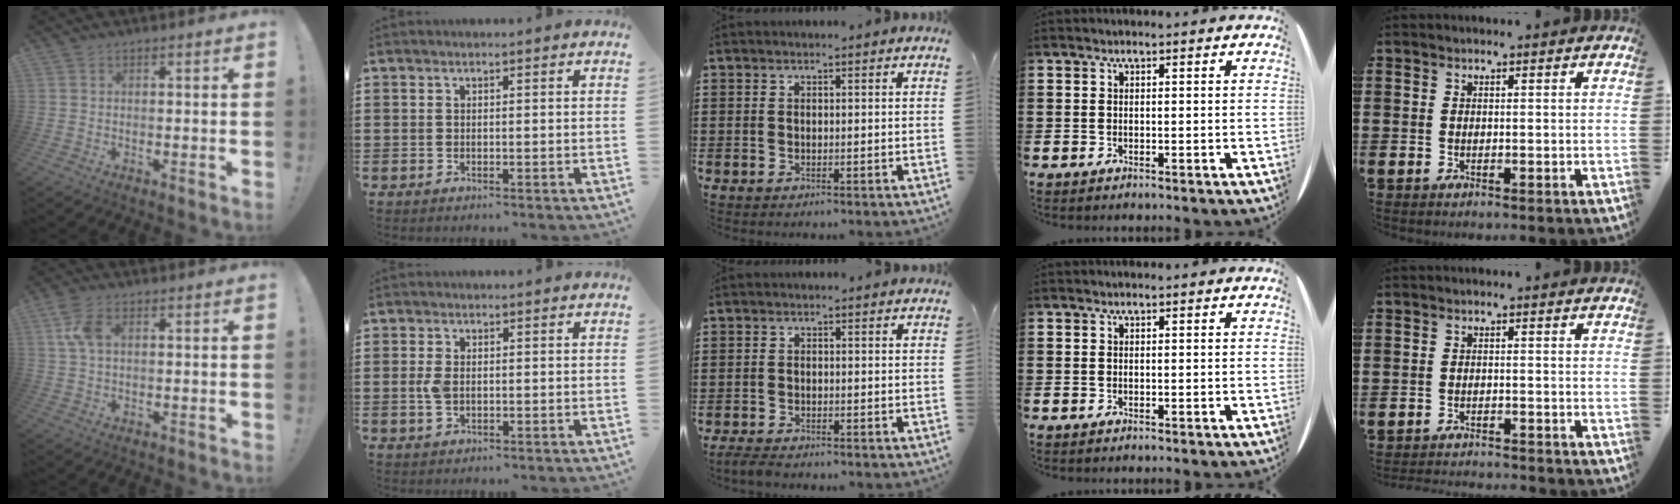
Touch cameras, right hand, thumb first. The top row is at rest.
{"thumb": {"total": 6.1, "force": [1.8, 3.2, 4.9], "torque": [-0.099, 0.001, 0.030]}, "index": {"total": 2.9, "force": [0.0, 1.7, 2.3], "torque": [-0.063, 0.001, -0.005]}, "middle": {"total": 1.6, "force": [-1.4, 0.2, 0.6], "torque": [-0.019, -0.002, -0.030]}, "little": {"total": 1.9, "force": [-1.9, -0.1, -0.1], "torque": [-0.004, 0.002, -0.040]}}